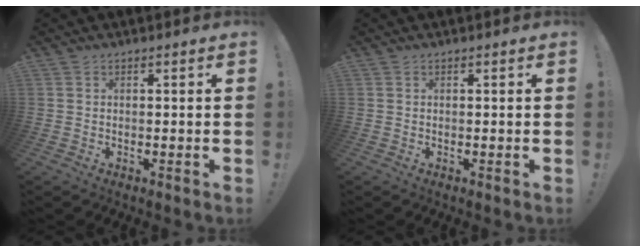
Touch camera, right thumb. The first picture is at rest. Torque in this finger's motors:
{"motor_torque": [0.00, 0.00, -0.03, 0.05, 0.00]}